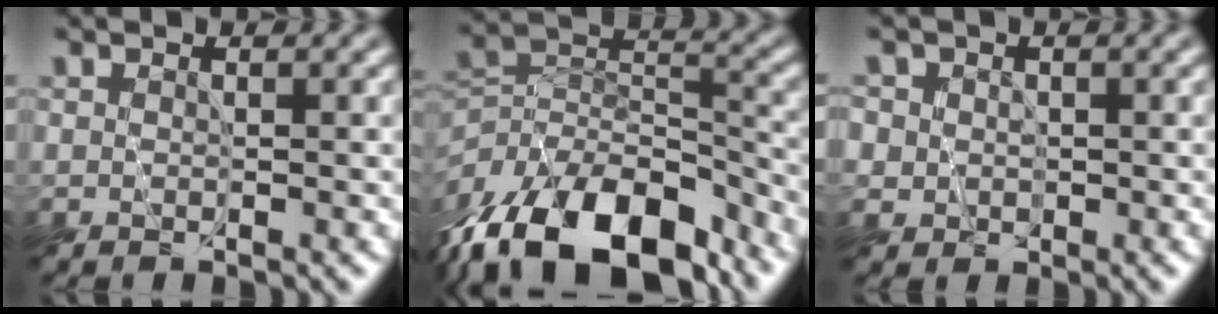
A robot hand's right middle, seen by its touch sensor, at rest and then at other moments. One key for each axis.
{"total": 14.9, "fx": -9.7, "fy": 7.9, "fz": 8.1, "tx": -0.183, "ty": -0.002, "tz": -0.158}
{"total": 3.0, "fx": 0.7, "fy": 2.9, "fz": 0.8, "tx": -0.018, "ty": 0.012, "tz": -0.001}